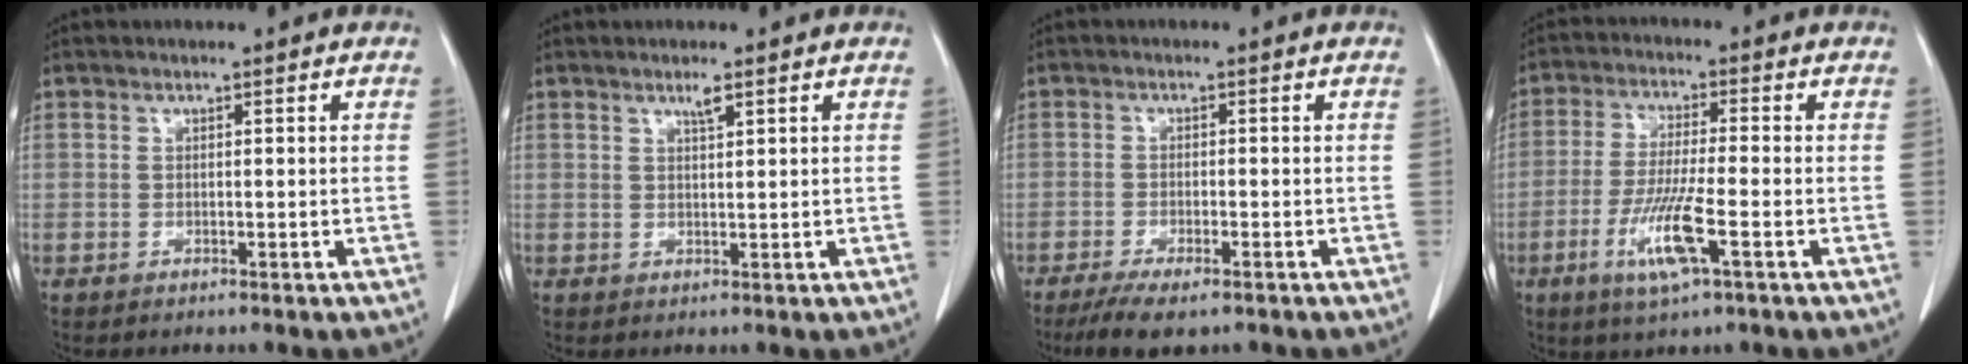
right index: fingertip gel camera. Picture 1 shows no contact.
{"total": 1.5, "force": [1.0, 0.0, 1.1], "torque": [-0.021, -0.002, 0.019]}
{"total": 6.7, "force": [-4.9, 1.8, 4.3], "torque": [-0.068, -0.014, -0.077]}
{"total": 9.0, "force": [-3.5, 0.4, 8.3], "torque": [-0.166, -0.017, -0.067]}